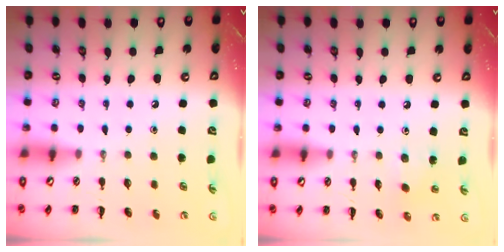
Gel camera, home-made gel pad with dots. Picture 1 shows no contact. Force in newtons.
{"total": 3.0, "press": 2.8, "slide": 0.9}